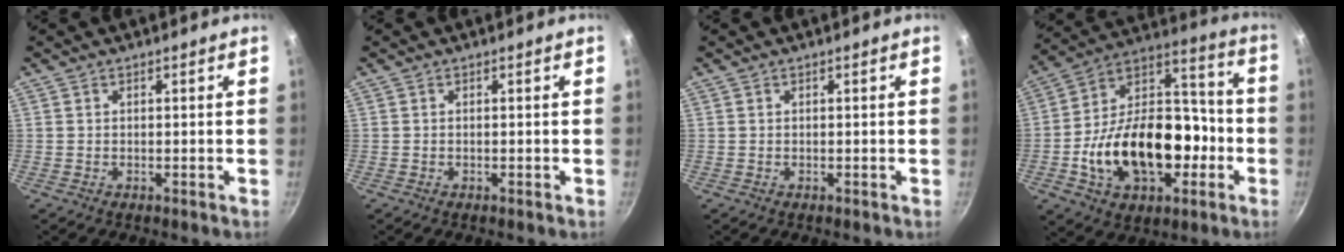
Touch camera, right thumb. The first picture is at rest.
{"total": 0.0}
{"total": 0.0}
{"total": 25.1, "force": [-6.4, 16.0, 18.2], "torque": [-0.266, 0.066, -0.097]}